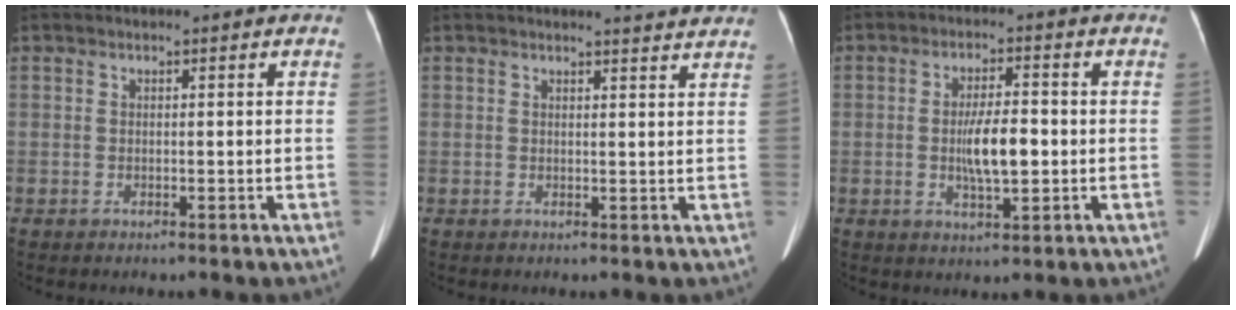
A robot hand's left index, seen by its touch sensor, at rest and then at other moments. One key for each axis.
{"total": 4.0, "fx": 3.9, "fy": -0.2, "fz": 0.8, "tx": -0.016, "ty": -0.005, "tz": 0.033}
{"total": 6.3, "fx": -0.6, "fy": 1.6, "fz": 6.0, "tx": -0.115, "ty": 0.001, "tz": -0.010}